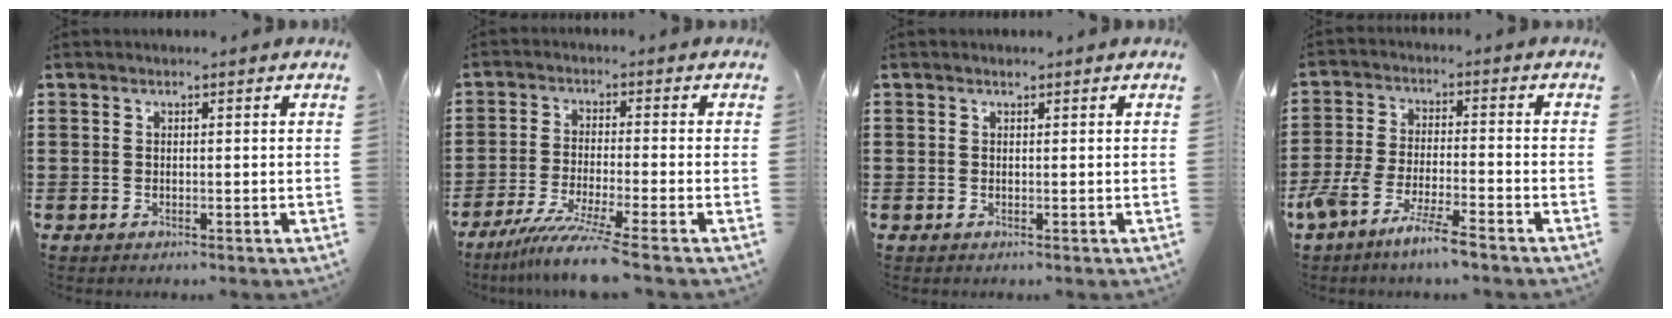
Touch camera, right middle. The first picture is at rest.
{"total": 6.8, "force": [-5.3, -0.7, 4.2], "torque": [-0.093, -0.026, -0.104]}
{"total": 0.6, "force": [0.4, 0.3, 0.1], "torque": [-0.003, 0.001, 0.008]}
{"total": 6.8, "force": [-5.7, 0.1, 3.7], "torque": [-0.092, -0.017, -0.112]}